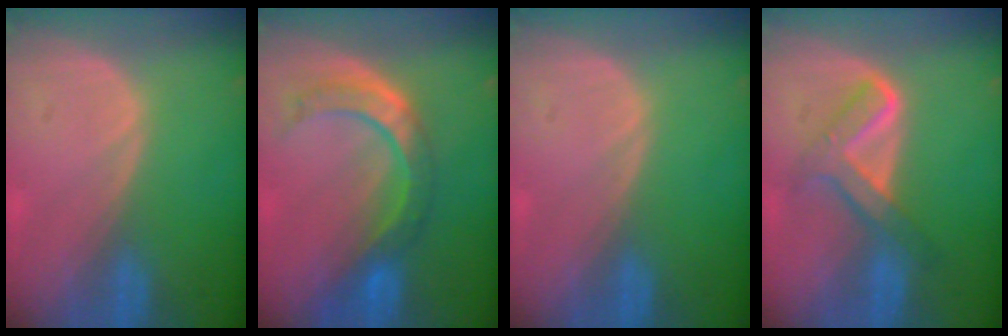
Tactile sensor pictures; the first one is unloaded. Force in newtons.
{"total": 7.8, "press": 7.2, "slide": 3.0}
{"total": 0.0}
{"total": 5.7, "press": 5.7, "slide": 0.3}